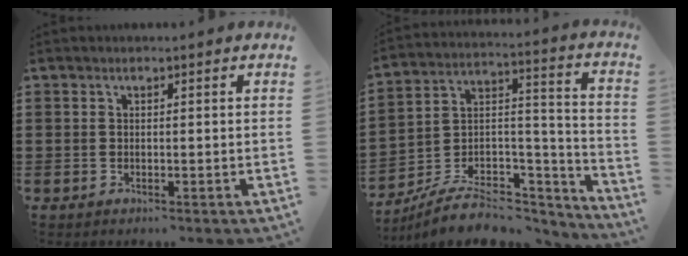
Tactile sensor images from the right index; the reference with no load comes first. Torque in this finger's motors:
{"motor_torque": [0.19, -0.16, -0.34, -0.21]}